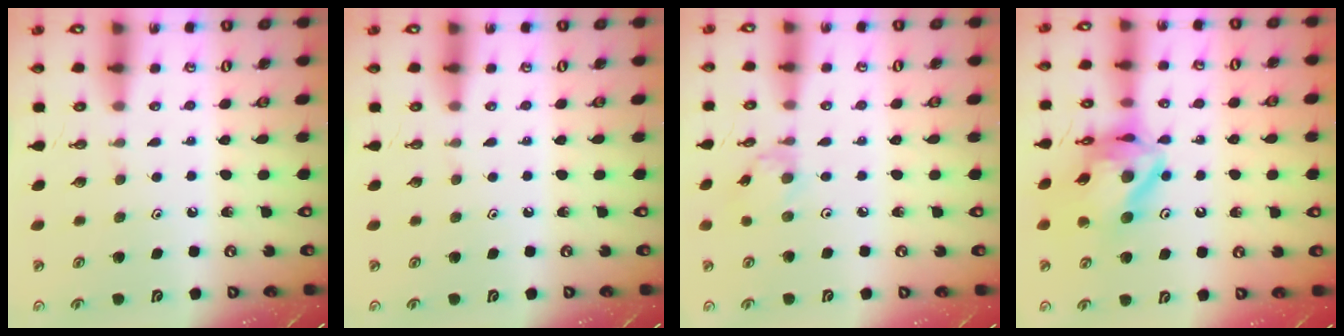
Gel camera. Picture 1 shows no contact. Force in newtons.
{"total": 0.0}
{"total": 1.4, "press": 1.3, "slide": 0.2}
{"total": 14.7, "press": 14.6, "slide": 1.8}